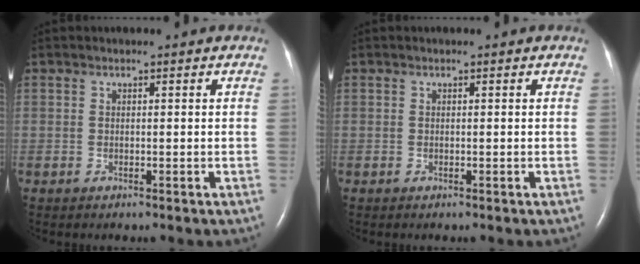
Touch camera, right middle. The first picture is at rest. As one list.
[{"total": 0.0}]